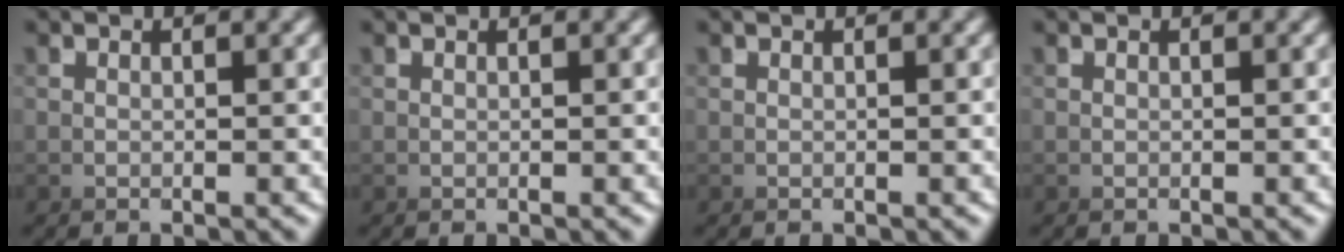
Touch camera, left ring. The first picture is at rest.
{"total": 0.0}
{"total": 0.0}
{"total": 0.0}